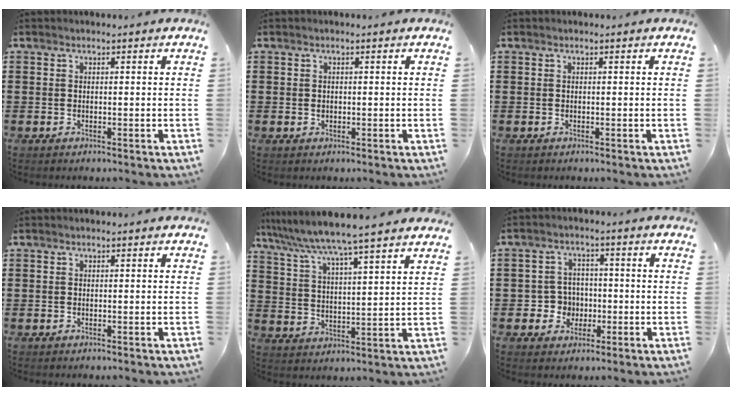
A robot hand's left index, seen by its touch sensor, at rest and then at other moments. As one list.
[{"total": 0.7, "force": [0.0, 0.6, 0.3], "torque": [-0.008, 0.003, -0.001]}, {"total": 0.0}, {"total": 0.0}, {"total": 6.0, "force": [5.4, -1.0, 2.4], "torque": [-0.071, -0.038, 0.085]}, {"total": 4.5, "force": [-0.9, 4.3, 1.1], "torque": [-0.036, 0.009, -0.019]}]